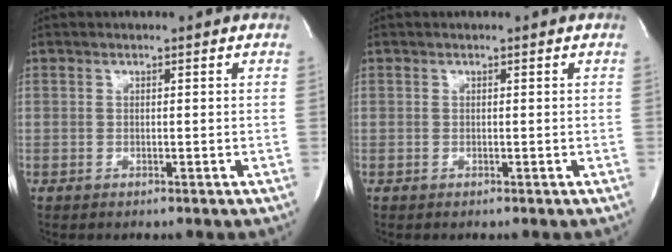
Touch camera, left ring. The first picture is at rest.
{"total": 0.0}